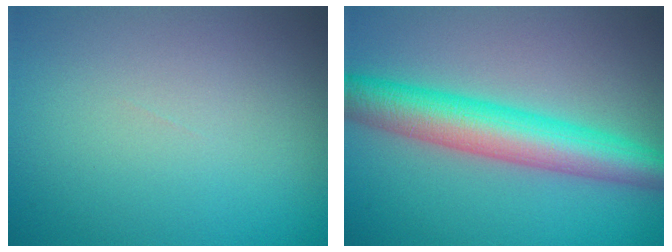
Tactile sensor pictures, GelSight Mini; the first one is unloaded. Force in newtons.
{"total": 7.2, "press": 7.2, "slide": 0.1}